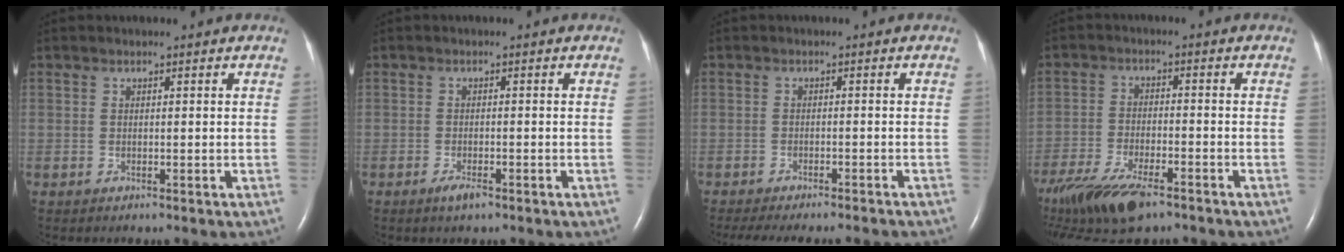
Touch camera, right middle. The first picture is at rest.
{"total": 1.9, "force": [-1.3, 0.5, 1.4], "torque": [-0.032, -0.003, -0.022]}
{"total": 14.2, "force": [-12.8, 2.0, 5.9], "torque": [-0.103, -0.021, -0.162]}
{"total": 14.6, "force": [-10.8, 4.0, 8.9], "torque": [-0.194, -0.035, -0.186]}